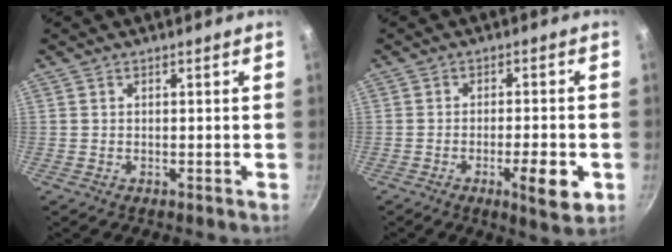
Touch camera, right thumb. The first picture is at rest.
{"total": 7.9, "force": [-2.7, 2.1, 7.2], "torque": [-0.095, 0.008, -0.035]}